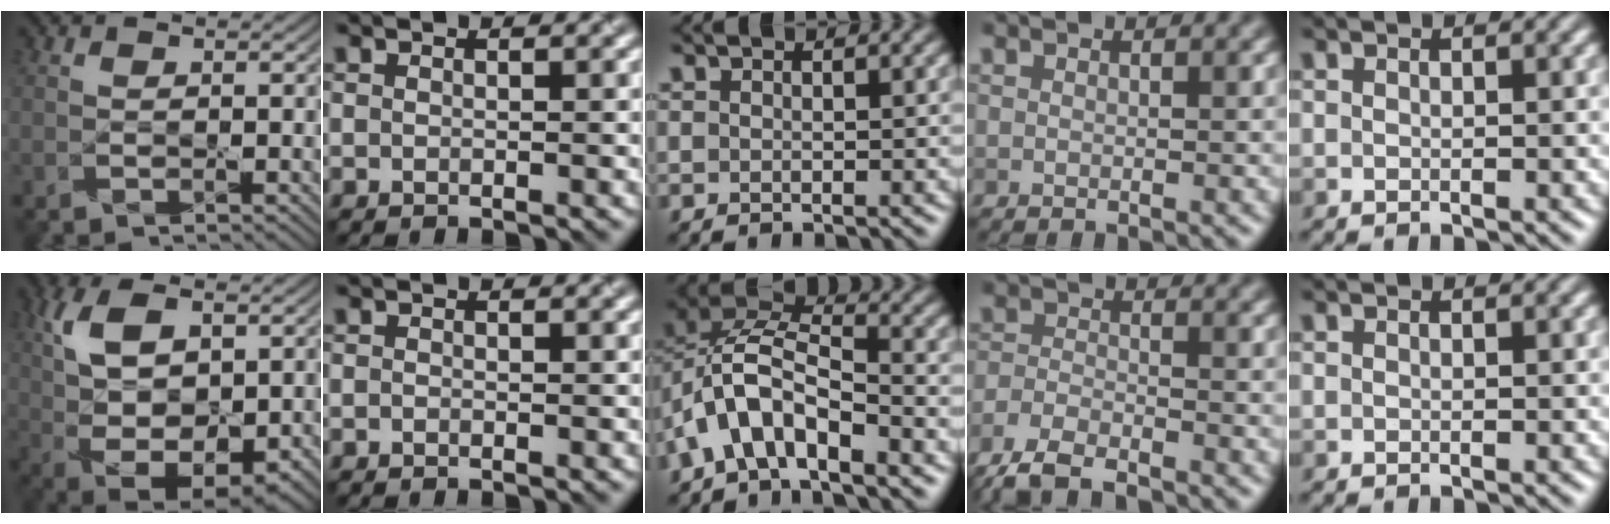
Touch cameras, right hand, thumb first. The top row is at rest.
{"thumb": {"total": 11.9, "force": [2.6, 6.0, 10.0], "torque": [-0.204, -0.004, 0.052]}, "middle": {"total": 7.6, "force": [-3.3, 3.8, 5.7], "torque": [-0.118, 0.009, -0.074]}, "ring": {"total": 5.4, "force": [-4.6, 1.4, 2.5], "torque": [-0.048, -0.008, -0.098]}}